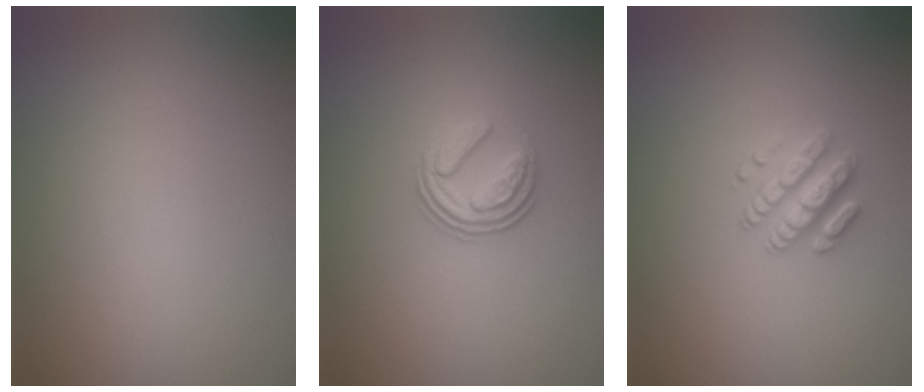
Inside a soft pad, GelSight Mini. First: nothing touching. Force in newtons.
{"total": 3.6, "press": 2.5, "slide": 2.6}
{"total": 2.7, "press": 2.5, "slide": 1.2}